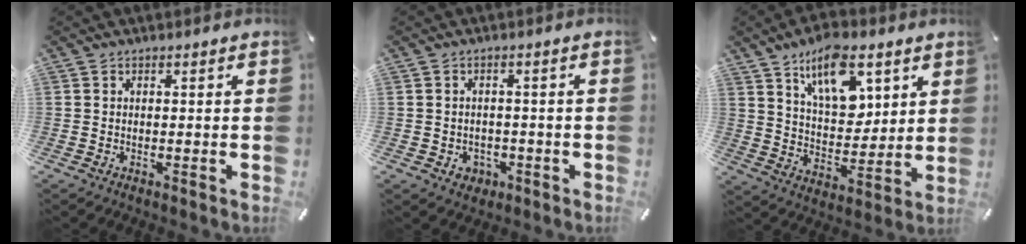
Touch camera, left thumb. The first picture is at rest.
{"total": 3.3, "force": [-0.9, 3.0, 1.0], "torque": [-0.010, -0.001, -0.018]}
{"total": 14.8, "force": [8.5, 8.2, 8.8], "torque": [-0.140, -0.033, 0.152]}